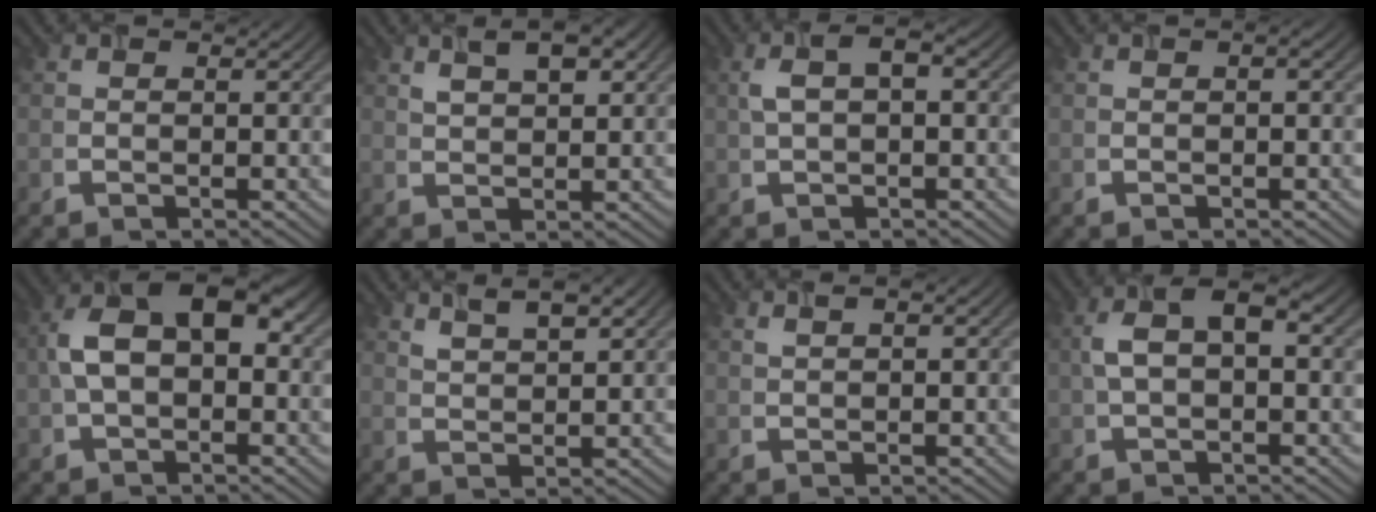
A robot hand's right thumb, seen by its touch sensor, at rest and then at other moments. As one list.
[{"total": 4.7, "force": [2.2, 2.1, 3.6], "torque": [-0.064, 0.007, 0.047]}, {"total": 3.8, "force": [0.2, 1.8, 3.4], "torque": [-0.072, 0.009, 0.006]}, {"total": 0.8, "force": [0.1, 0.2, 0.8], "torque": [-0.011, 0.003, 0.002]}, {"total": 9.2, "force": [0.6, 5.5, 7.4], "torque": [-0.143, 0.015, 0.004]}, {"total": 3.8, "force": [2.5, 1.2, 2.7], "torque": [-0.053, 0.002, 0.053]}, {"total": 0.8, "force": [0.4, 0.1, 0.7], "torque": [-0.011, 0.005, 0.011]}, {"total": 5.4, "force": [0.2, 2.9, 4.6], "torque": [-0.092, 0.012, 0.002]}]